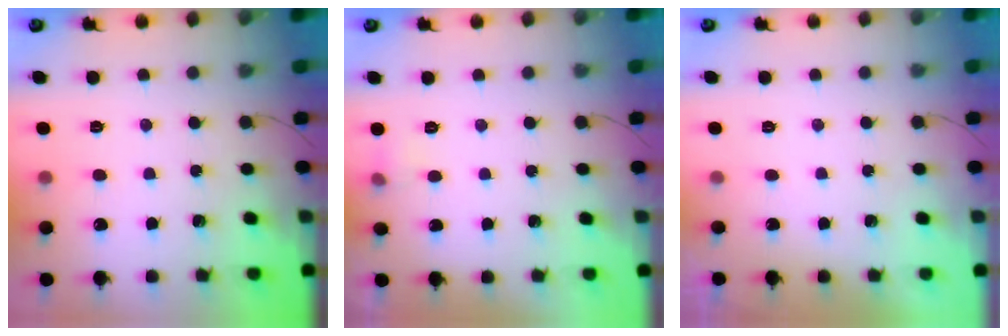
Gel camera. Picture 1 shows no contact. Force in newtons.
{"total": 4.1, "press": 3.9, "slide": 1.2}
{"total": 0.0}